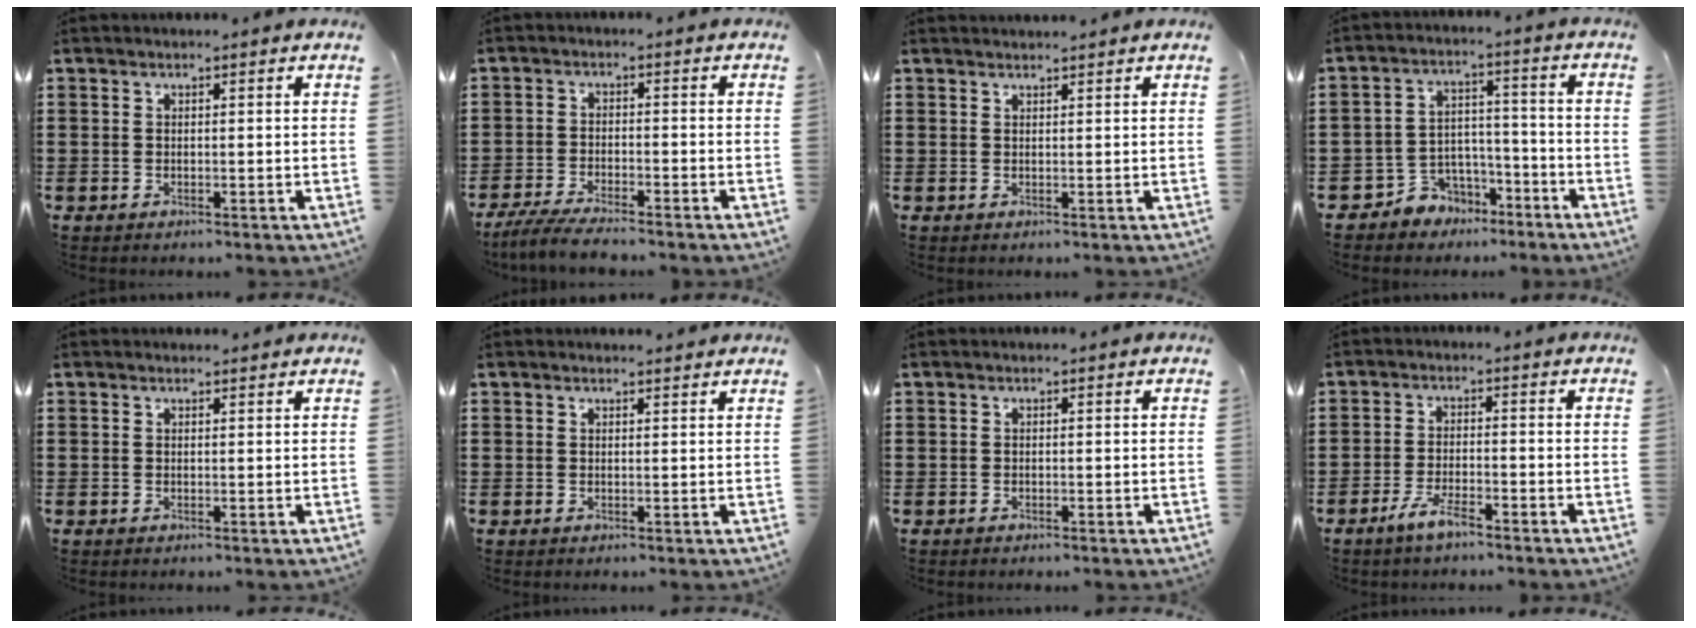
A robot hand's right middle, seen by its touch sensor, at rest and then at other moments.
{"total": 4.2, "force": [-3.8, 0.1, 1.7], "torque": [-0.050, -0.013, -0.080]}
{"total": 1.0, "force": [1.0, -0.2, 0.1], "torque": [-0.004, -0.003, 0.021]}
{"total": 5.2, "force": [-4.3, 2.9, 0.3], "torque": [-0.024, 0.009, -0.089]}
{"total": 0.5, "force": [0.5, 0.2, 0.0], "torque": [0.005, -0.003, 0.008]}
{"total": 0.8, "force": [0.8, 0.1, 0.2], "torque": [0.003, -0.002, 0.013]}
{"total": 0.0}
{"total": 3.9, "force": [-2.8, 0.6, 2.7], "torque": [-0.057, -0.001, -0.055]}